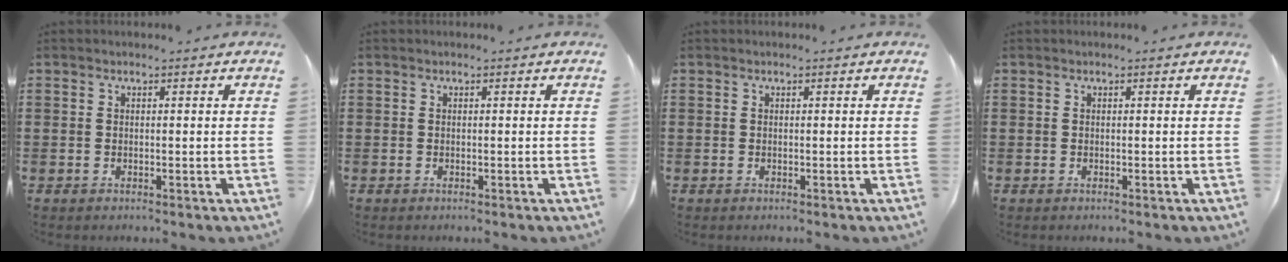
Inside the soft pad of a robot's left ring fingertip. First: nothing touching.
{"total": 0.0}
{"total": 0.0}
{"total": 0.0}